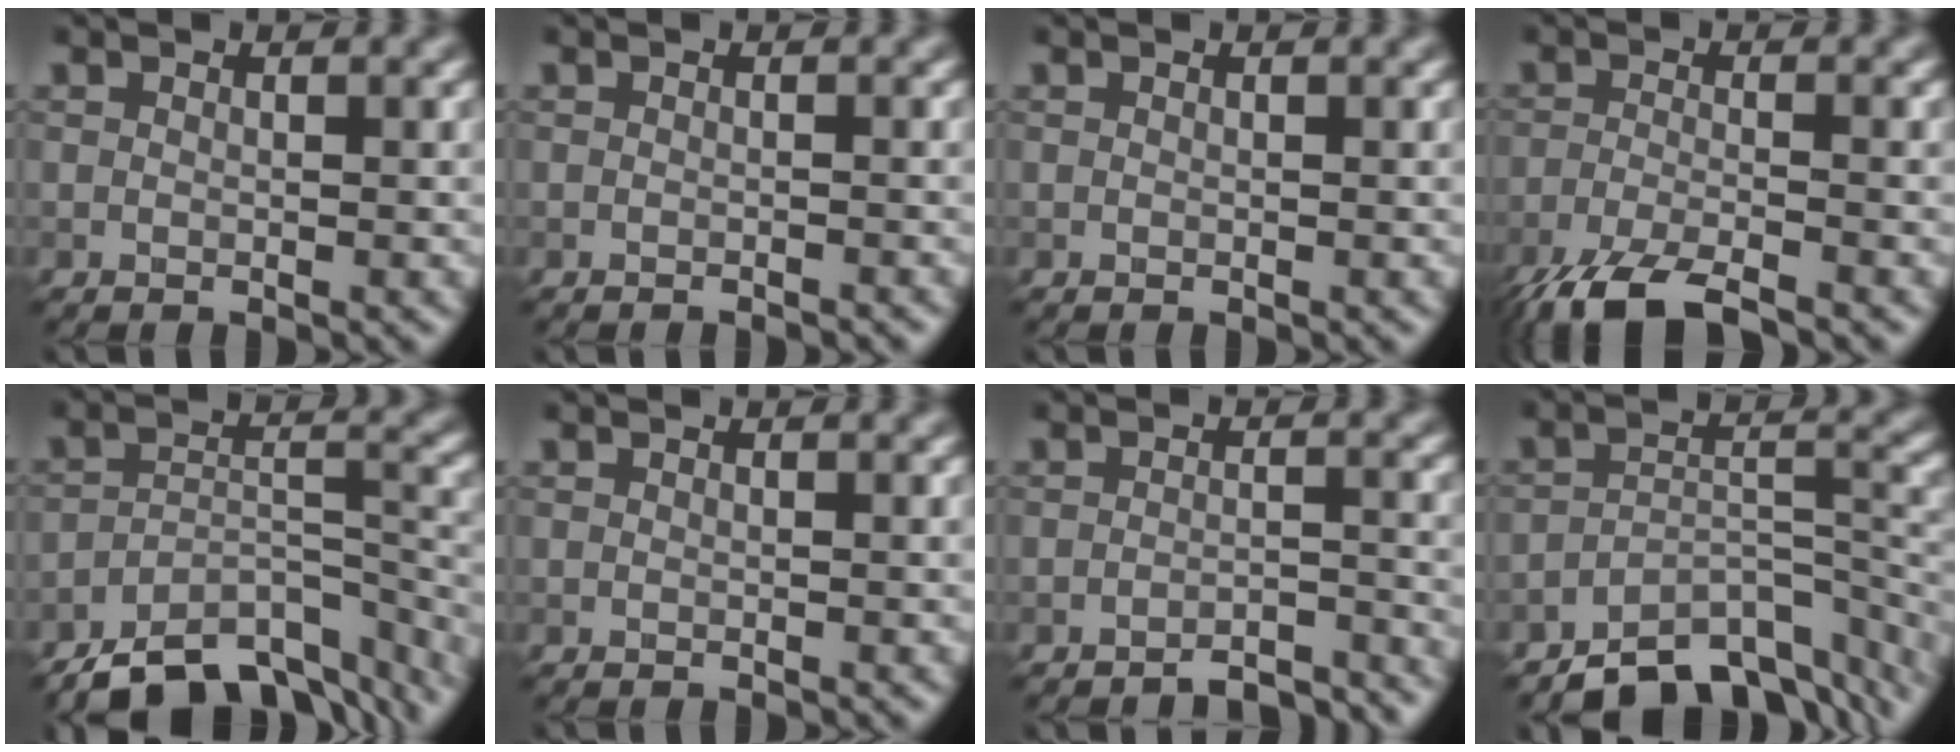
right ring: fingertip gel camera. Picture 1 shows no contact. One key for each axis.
{"total": 0.8, "fx": -0.8, "fy": 0.0, "fz": 0.0, "tx": 0.003, "ty": 0.003, "tz": -0.010}
{"total": 0.0}
{"total": 6.6, "fx": -5.2, "fy": 1.1, "fz": 3.9, "tx": -0.085, "ty": -0.015, "tz": -0.106}
{"total": 9.0, "fx": -7.6, "fy": 3.0, "fz": 3.8, "tx": -0.060, "ty": -0.010, "tz": -0.117}
{"total": 0.0}
{"total": 3.5, "fx": -3.5, "fy": 0.3, "fz": 0.6, "tx": -0.007, "ty": 0.008, "tz": -0.049}
{"total": 7.8, "fx": -6.4, "fy": 2.8, "fz": 3.4, "tx": -0.044, "ty": -0.016, "tz": -0.102}